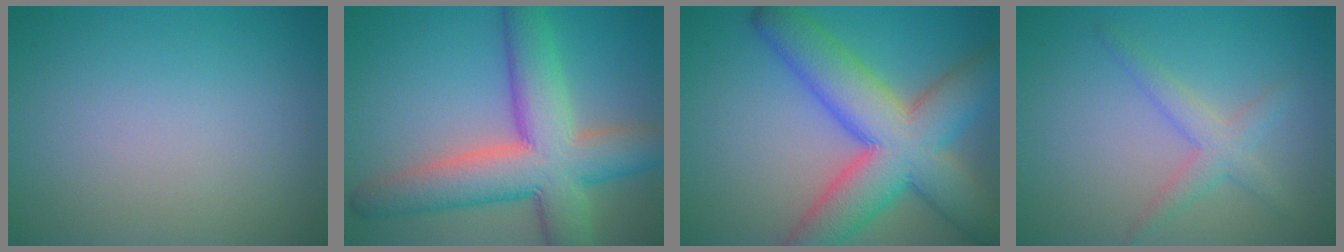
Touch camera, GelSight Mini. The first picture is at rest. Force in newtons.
{"total": 10.4, "press": 10.4, "slide": 0.4}
{"total": 11.4, "press": 11.4, "slide": 0.5}
{"total": 1.9, "press": 1.9, "slide": 0.1}